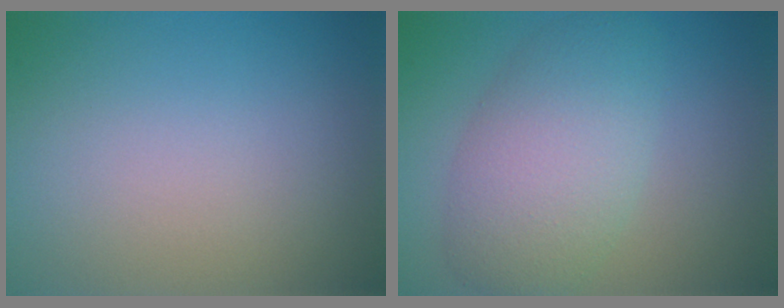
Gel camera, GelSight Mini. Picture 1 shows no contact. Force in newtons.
{"total": 5.9, "press": 5.9, "slide": 0.6}